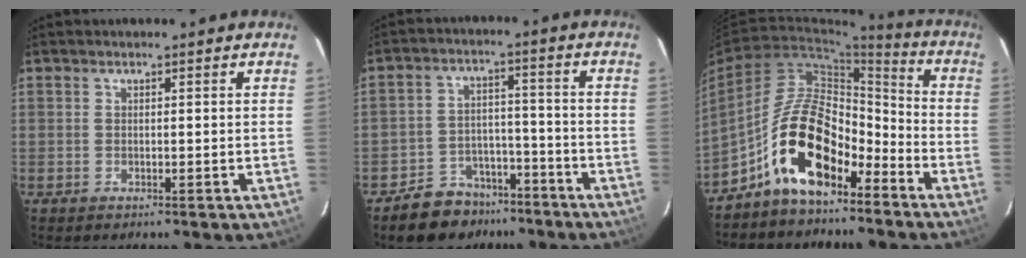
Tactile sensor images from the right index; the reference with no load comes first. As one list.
[{"total": 10.0, "force": [-7.8, 6.0, 1.8], "torque": [-0.047, 0.032, -0.105]}, {"total": 14.9, "force": [-9.1, 6.7, 9.7], "torque": [-0.174, 0.028, -0.161]}]